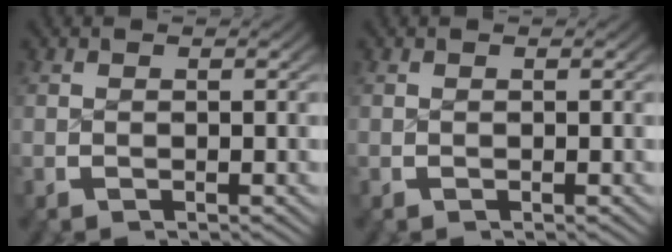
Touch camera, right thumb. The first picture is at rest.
{"total": 0.0}